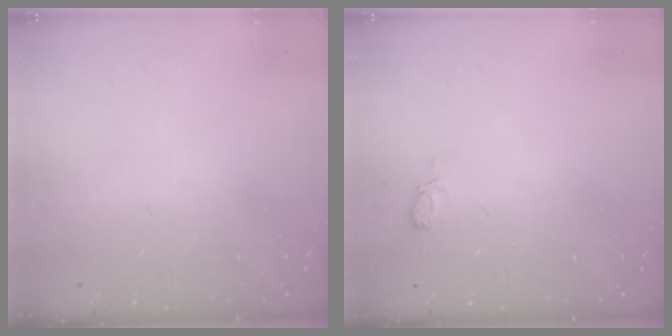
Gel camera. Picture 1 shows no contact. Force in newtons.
{"total": 6.5, "press": 6.3, "slide": 1.6}